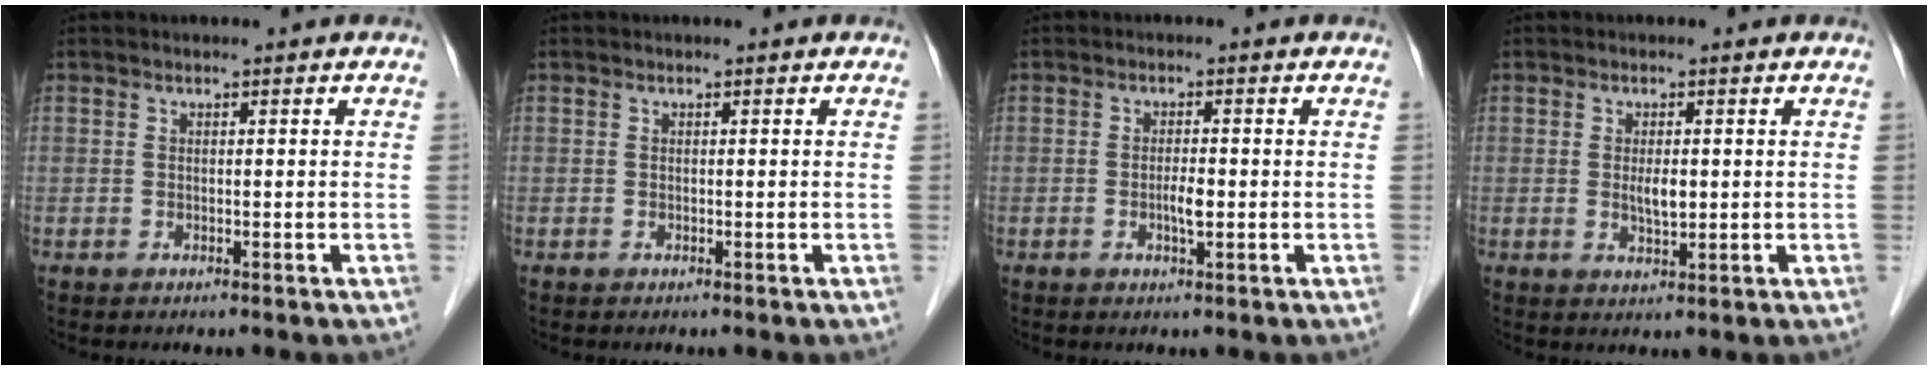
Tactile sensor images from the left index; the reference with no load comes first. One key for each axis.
{"total": 0.0}
{"total": 2.1, "fx": -0.7, "fy": 0.4, "fz": 2.0, "tx": -0.037, "ty": -0.003, "tz": -0.011}
{"total": 2.6, "fx": 0.0, "fy": 0.9, "fz": 2.4, "tx": -0.045, "ty": -0.007, "tz": 0.001}